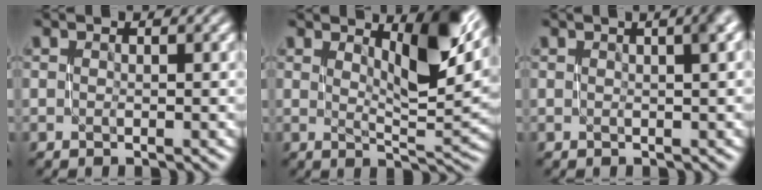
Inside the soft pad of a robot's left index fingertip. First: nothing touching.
{"total": 7.1, "force": [3.6, 1.7, 5.9], "torque": [-0.080, -0.005, 0.067]}
{"total": 3.9, "force": [1.2, 1.4, 3.4], "torque": [-0.017, 0.020, -0.007]}